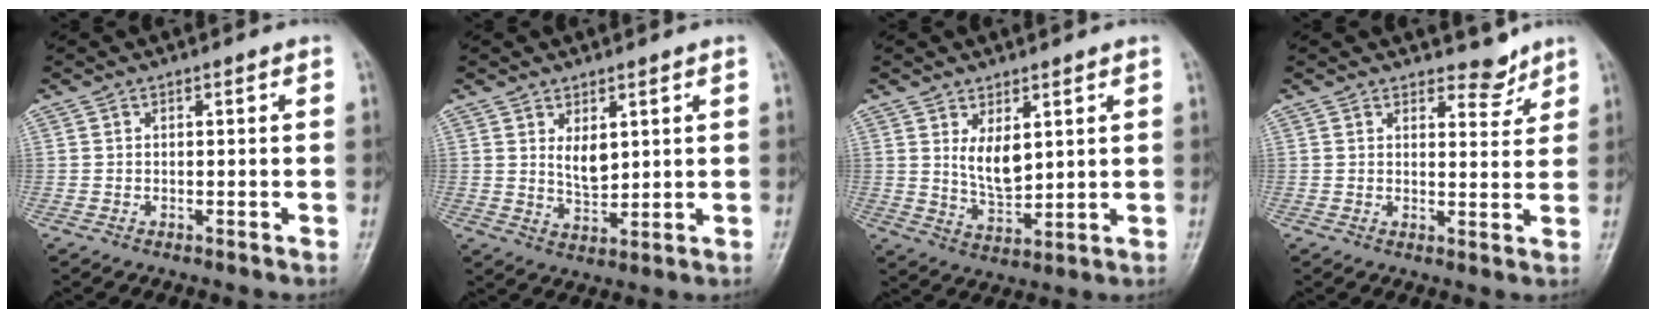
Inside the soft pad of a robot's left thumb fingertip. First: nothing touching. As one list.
[{"total": 5.0, "force": [1.9, 2.5, 3.8], "torque": [-0.055, -0.022, 0.040]}, {"total": 6.6, "force": [2.4, 3.3, 5.2], "torque": [-0.080, -0.027, 0.055]}, {"total": 4.2, "force": [3.6, 1.8, 1.3], "torque": [0.006, -0.027, 0.052]}]